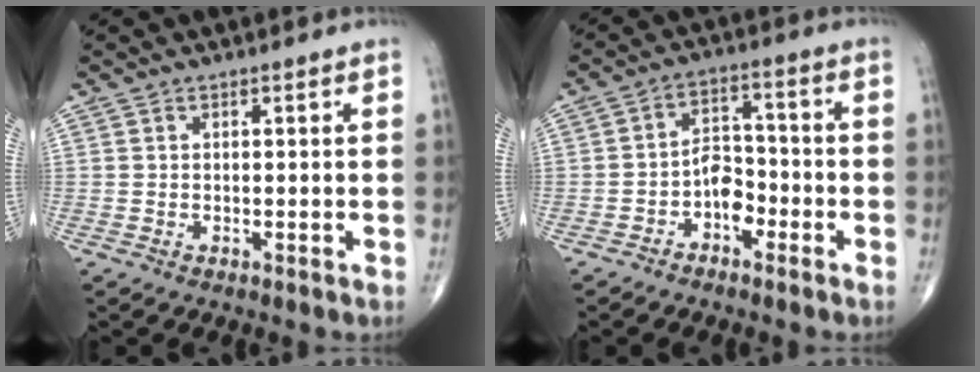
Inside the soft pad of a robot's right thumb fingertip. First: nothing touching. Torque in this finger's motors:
{"motor_torque": [2.20, 2.06, 0.34, -0.54, 0.04]}